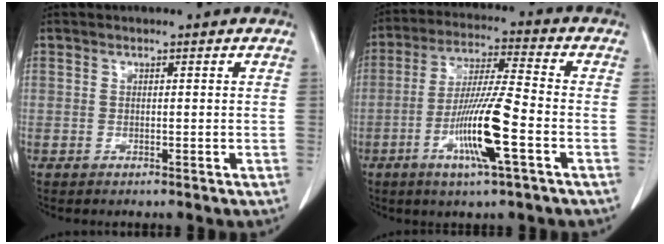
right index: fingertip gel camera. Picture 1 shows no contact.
{"total": 12.0, "force": [-4.2, 0.1, 11.3], "torque": [-0.219, -0.011, -0.081]}